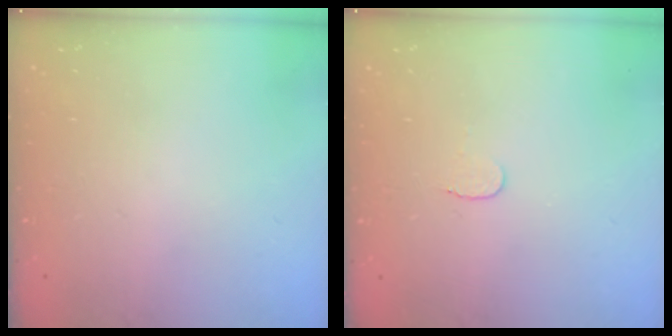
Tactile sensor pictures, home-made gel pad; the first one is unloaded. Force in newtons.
{"total": 3.5, "press": 3.5, "slide": 0.4}